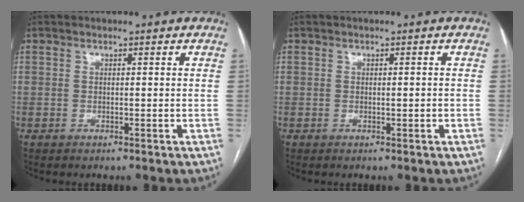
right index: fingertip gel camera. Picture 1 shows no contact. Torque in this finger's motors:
{"motor_torque": [-0.25, -0.03, -0.05, 0.00]}